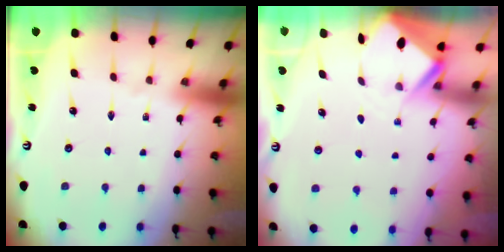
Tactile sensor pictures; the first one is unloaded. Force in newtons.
{"total": 3.0, "press": 2.9, "slide": 0.3}